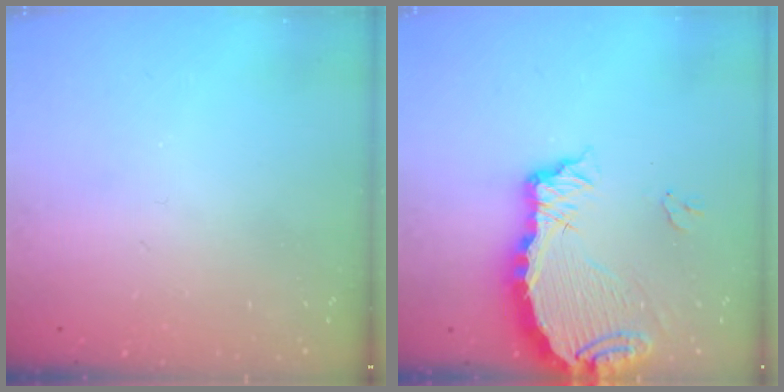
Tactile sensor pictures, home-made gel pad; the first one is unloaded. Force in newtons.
{"total": 9.7, "press": 9.6, "slide": 1.2}